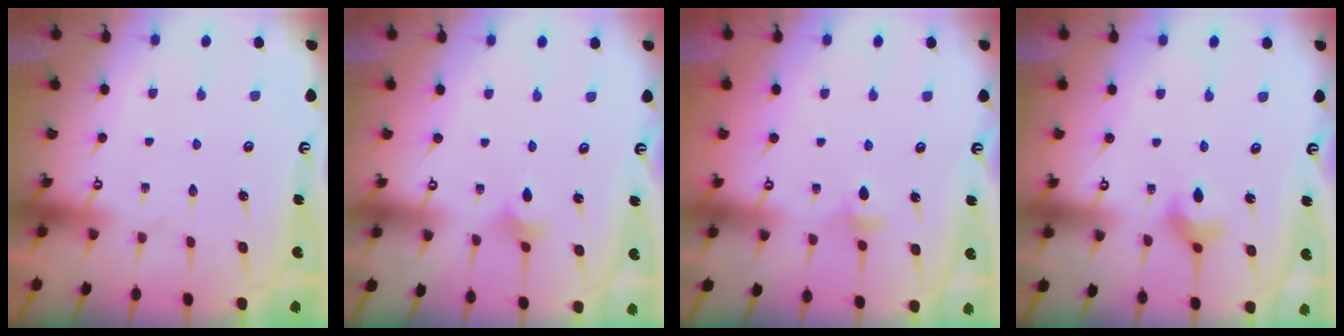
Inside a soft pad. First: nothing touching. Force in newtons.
{"total": 1.9, "press": 1.8, "slide": 0.5}
{"total": 3.7, "press": 3.6, "slide": 0.8}
{"total": 5.8, "press": 5.7, "slide": 0.6}